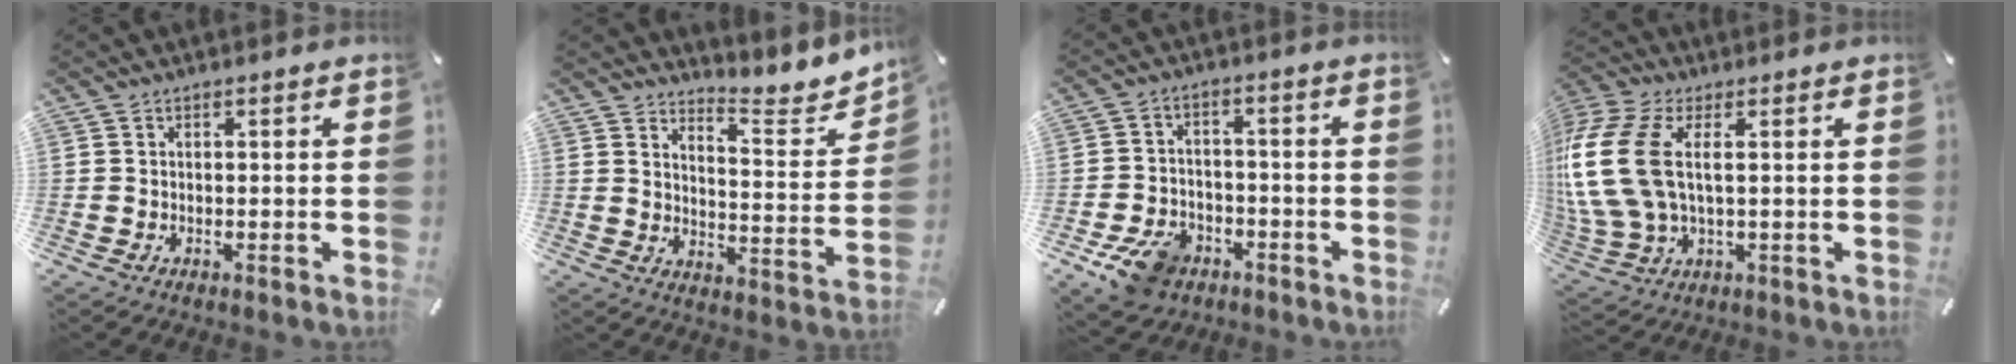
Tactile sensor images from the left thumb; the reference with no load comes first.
{"total": 7.8, "force": [7.1, 2.8, 1.5], "torque": [-0.005, -0.089, 0.118]}
{"total": 9.8, "force": [-5.4, 6.9, 4.5], "torque": [-0.083, 0.036, -0.096]}
{"total": 16.0, "force": [2.8, 9.1, 12.9], "torque": [-0.297, -0.008, 0.052]}